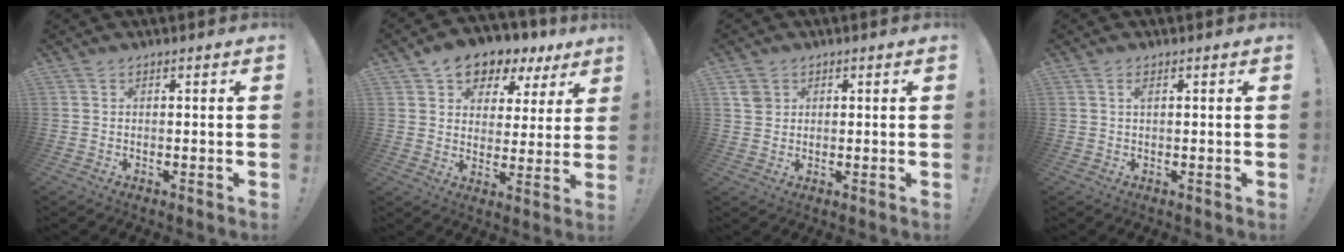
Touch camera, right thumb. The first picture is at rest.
{"total": 8.9, "force": [5.6, 6.2, 2.9], "torque": [-0.048, -0.037, 0.109]}
{"total": 3.4, "force": [1.4, 3.0, 1.1], "torque": [-0.010, 0.000, 0.025]}
{"total": 1.2, "force": [0.3, 0.3, 1.1], "torque": [-0.024, 0.004, 0.004]}